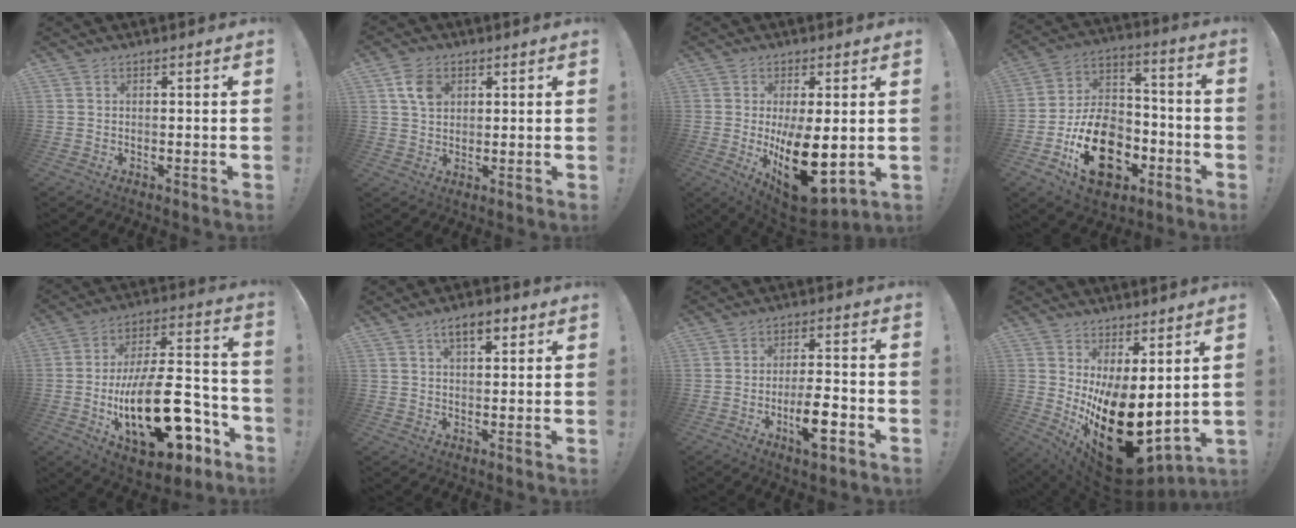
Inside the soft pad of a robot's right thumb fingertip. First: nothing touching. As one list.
[{"total": 7.1, "force": [2.7, 5.2, 4.0], "torque": [-0.064, 0.002, 0.054]}, {"total": 17.7, "force": [-1.4, 9.3, 15.0], "torque": [-0.219, -0.020, 0.002]}, {"total": 21.2, "force": [-8.8, 14.2, 13.0], "torque": [-0.208, 0.062, -0.136]}, {"total": 27.2, "force": [-8.8, 12.1, 22.7], "torque": [-0.401, 0.058, -0.134]}, {"total": 6.5, "force": [3.4, 2.9, 4.7], "torque": [-0.067, -0.004, 0.057]}, {"total": 10.1, "force": [-4.1, 2.6, 8.8], "torque": [-0.152, 0.009, -0.072]}, {"total": 20.5, "force": [-3.9, 10.3, 17.2], "torque": [-0.268, 0.007, -0.039]}]